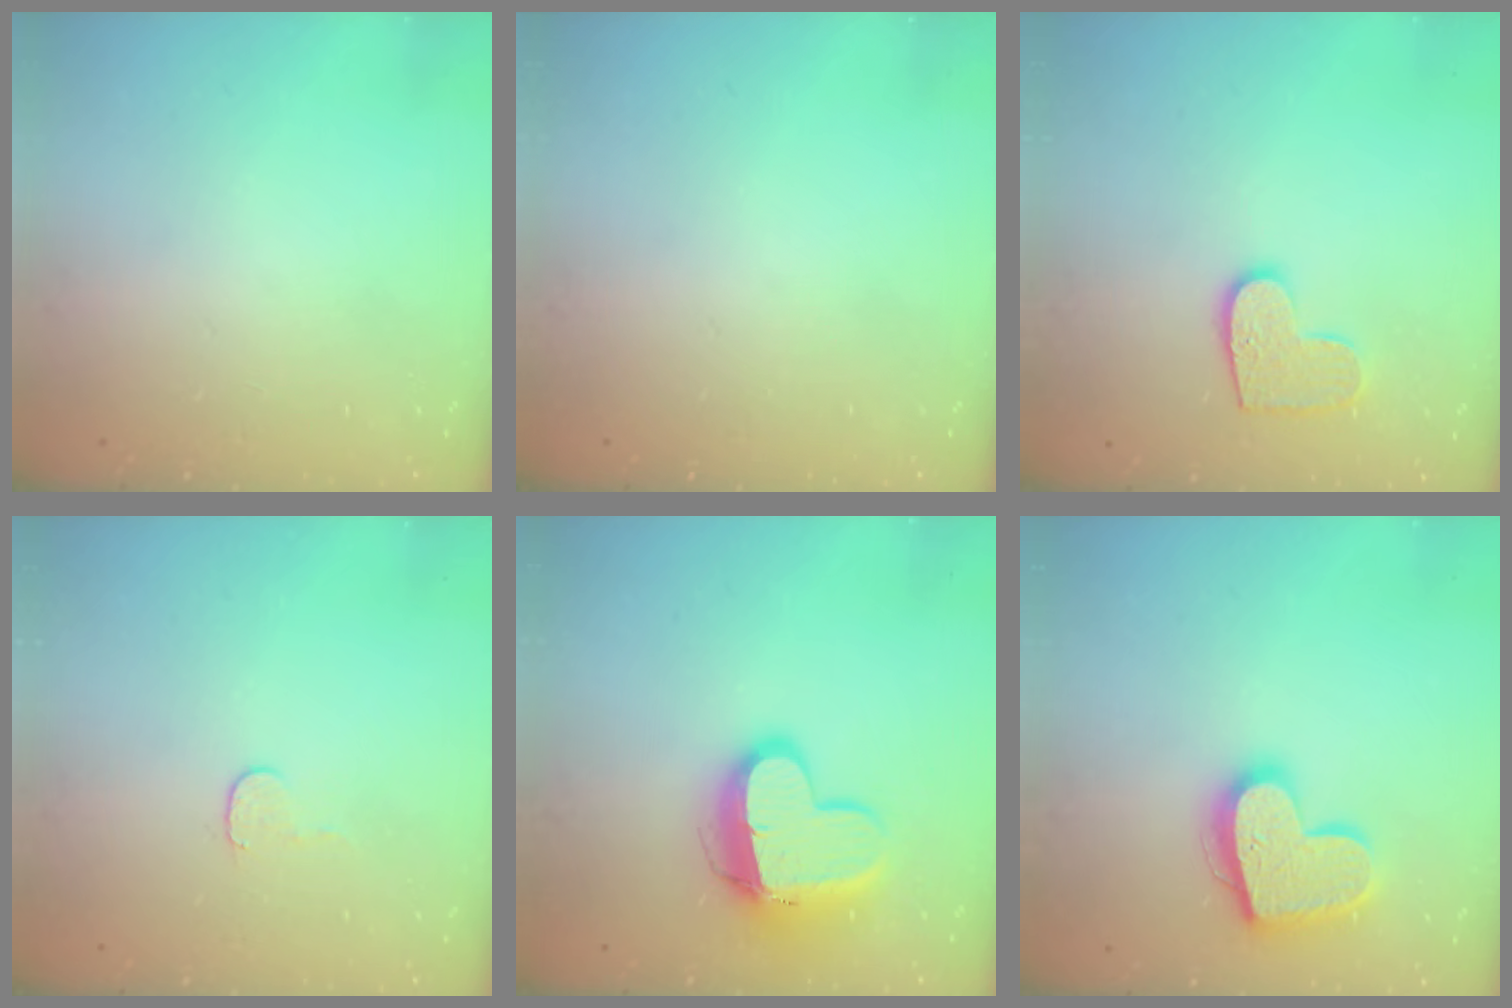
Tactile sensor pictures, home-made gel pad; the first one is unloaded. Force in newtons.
{"total": 0.0}
{"total": 9.3, "press": 9.3, "slide": 0.3}
{"total": 4.0, "press": 4.0, "slide": 0.4}
{"total": 13.5, "press": 13.5, "slide": 1.2}
{"total": 17.4, "press": 17.3, "slide": 1.4}